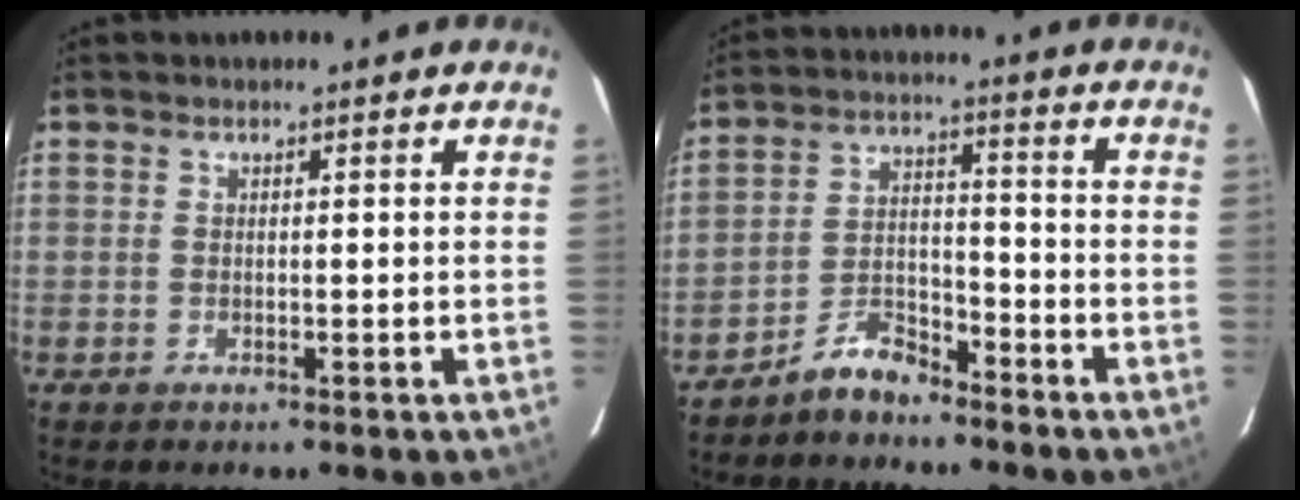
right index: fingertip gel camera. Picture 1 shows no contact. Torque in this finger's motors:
{"motor_torque": [0.04, -0.26, -0.45, -0.12]}